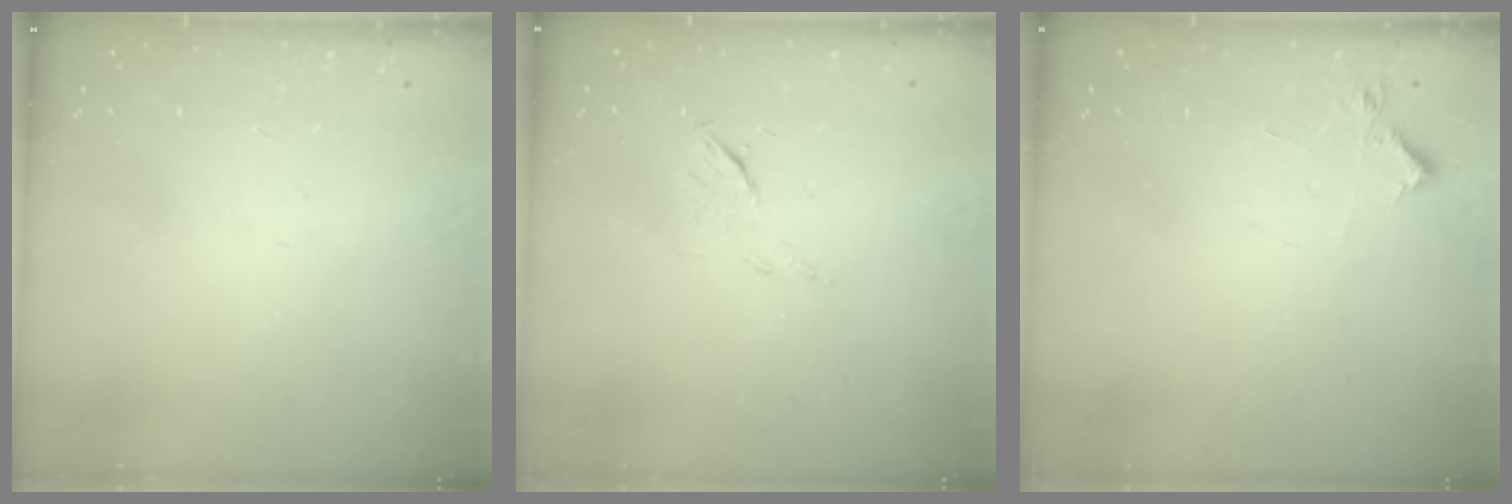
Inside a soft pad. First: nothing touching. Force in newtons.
{"total": 4.8, "press": 4.7, "slide": 1.0}
{"total": 3.9, "press": 3.8, "slide": 0.6}